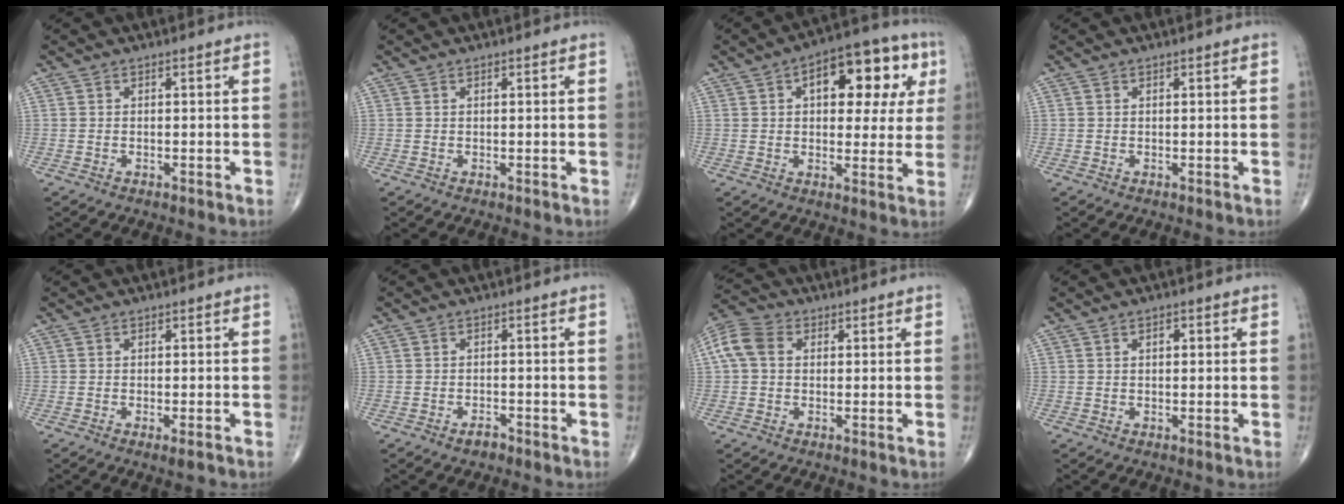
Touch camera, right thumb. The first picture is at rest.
{"total": 0.0}
{"total": 16.0, "force": [5.0, 8.4, 12.7], "torque": [-0.120, 0.018, 0.061]}
{"total": 0.0}
{"total": 1.5, "force": [-0.8, 0.2, 1.2], "torque": [-0.021, -0.005, -0.014]}
{"total": 1.8, "force": [-1.4, 0.9, 0.8], "torque": [-0.012, 0.007, -0.022]}
{"total": 7.4, "force": [1.2, 5.5, 4.8], "torque": [-0.106, 0.027, 0.018]}
{"total": 1.5, "force": [0.5, 0.9, 1.1], "torque": [-0.016, 0.001, 0.007]}